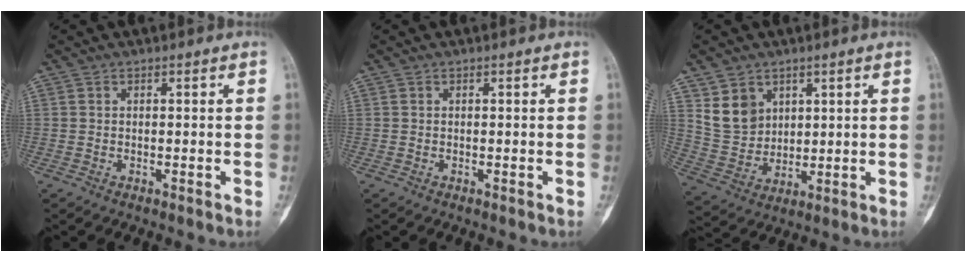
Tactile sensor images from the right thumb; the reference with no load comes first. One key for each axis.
{"total": 0.0}
{"total": 8.5, "fx": 4.2, "fy": 6.6, "fz": 3.4, "tx": -0.043, "ty": -0.025, "tz": 0.095}